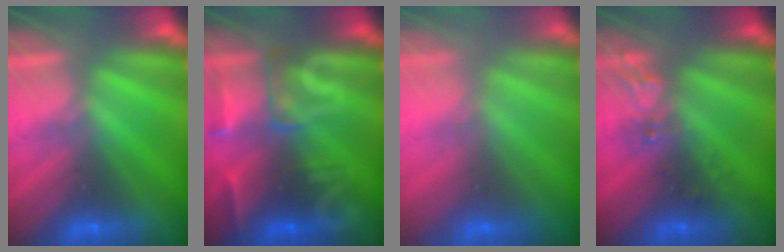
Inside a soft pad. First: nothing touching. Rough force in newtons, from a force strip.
{"total": 2.9}
{"total": 2.9}
{"total": 2.6}